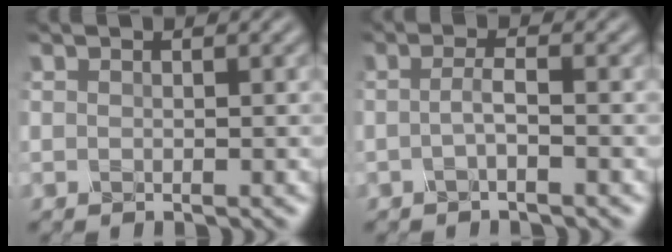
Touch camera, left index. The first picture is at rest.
{"total": 1.5, "force": [-0.8, 0.1, 1.3], "torque": [-0.028, 0.004, -0.020]}